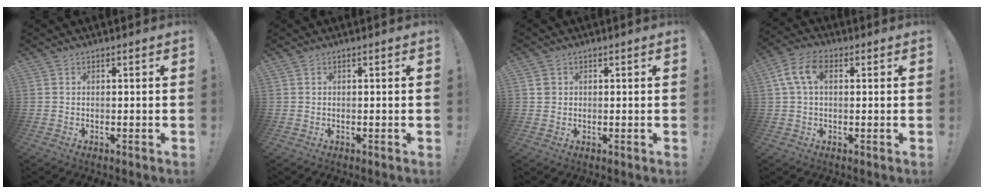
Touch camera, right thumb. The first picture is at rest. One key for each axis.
{"total": 0.0}
{"total": 1.8, "fx": 0.7, "fy": 1.6, "fz": 0.4, "tx": -0.002, "ty": 0.002, "tz": 0.012}
{"total": 9.1, "fx": 2.3, "fy": 5.5, "fz": 6.9, "tx": -0.142, "ty": 0.012, "tz": 0.045}